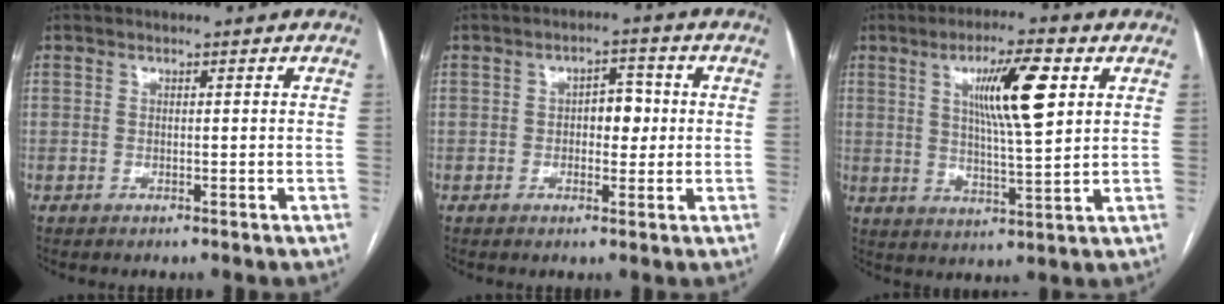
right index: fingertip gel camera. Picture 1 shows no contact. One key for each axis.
{"total": 4.2, "fx": 0.1, "fy": 2.4, "fz": 3.5, "tx": -0.048, "ty": 0.012, "tz": 0.003}
{"total": 10.9, "fx": 3.8, "fy": 1.1, "fz": 10.2, "tx": -0.174, "ty": 0.004, "tz": 0.064}